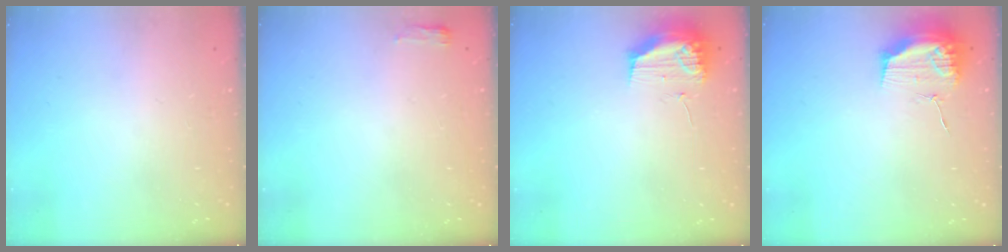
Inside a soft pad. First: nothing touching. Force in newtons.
{"total": 2.7, "press": 2.6, "slide": 0.8}
{"total": 11.5, "press": 11.5, "slide": 0.7}
{"total": 12.4, "press": 12.4, "slide": 0.1}